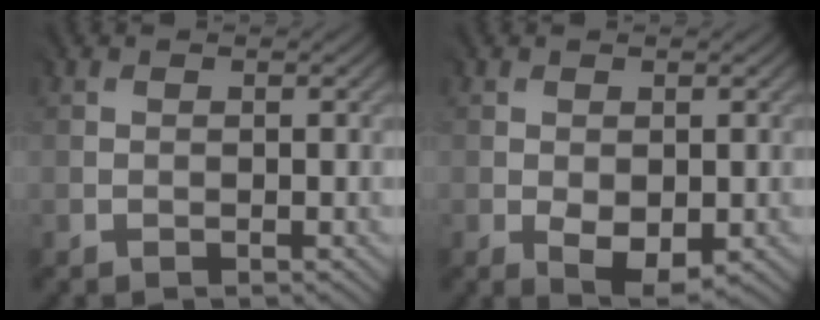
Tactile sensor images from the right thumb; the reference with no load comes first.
{"total": 3.7, "force": [-1.0, 2.2, 2.8], "torque": [-0.053, -0.010, -0.010]}